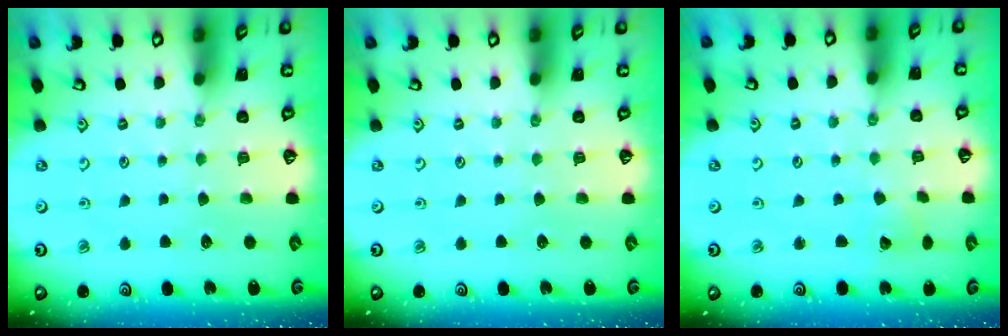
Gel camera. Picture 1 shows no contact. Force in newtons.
{"total": 0.0}
{"total": 2.9, "press": 2.9, "slide": 0.2}